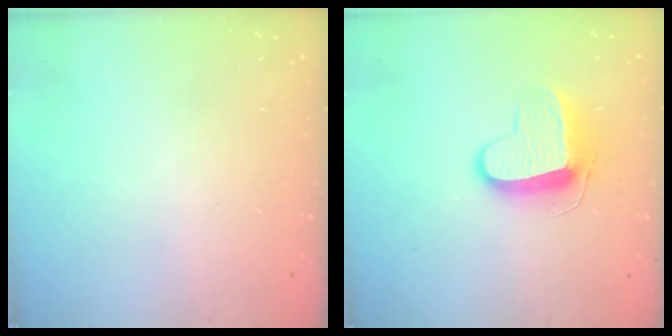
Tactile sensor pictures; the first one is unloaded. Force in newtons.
{"total": 9.8, "press": 9.8, "slide": 0.1}